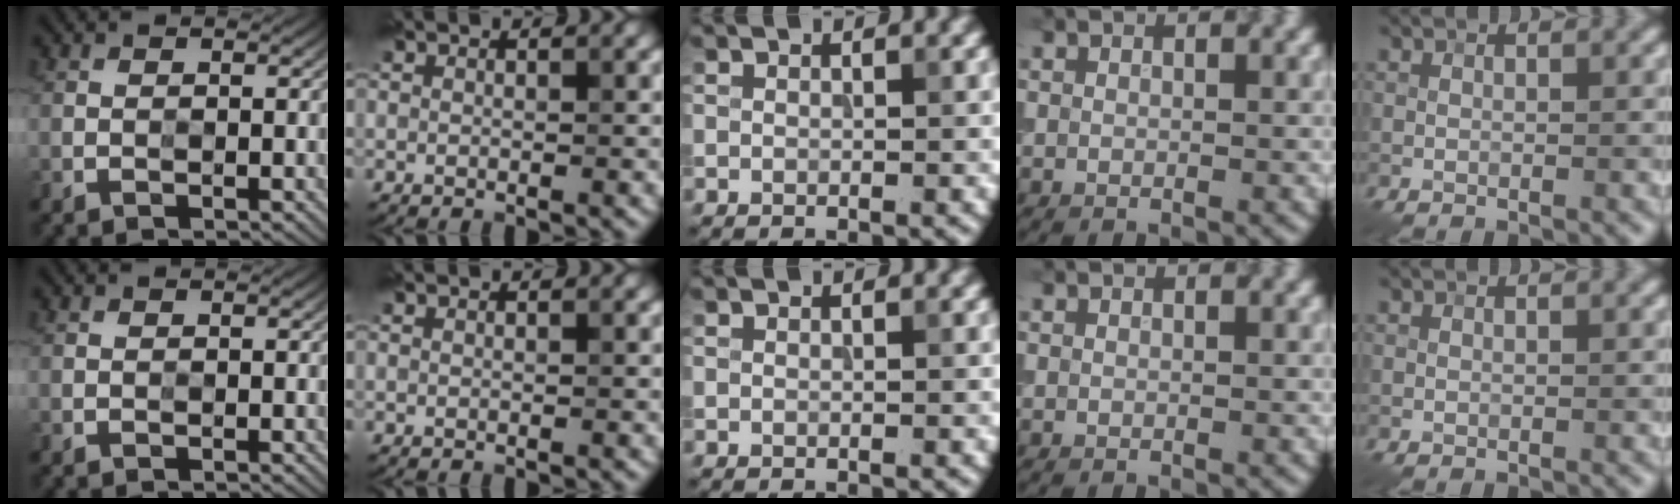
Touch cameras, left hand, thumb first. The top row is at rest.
{}